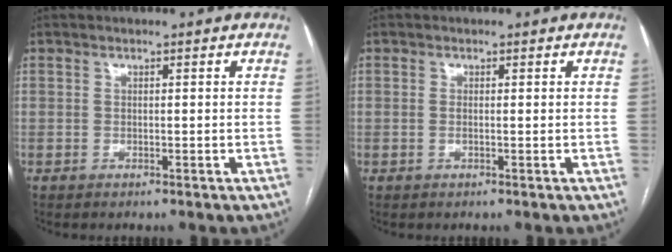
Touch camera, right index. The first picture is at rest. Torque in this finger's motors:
{"motor_torque": [-0.26, -0.03, -0.10, 0.00]}